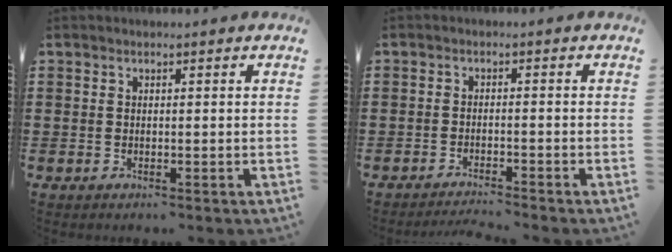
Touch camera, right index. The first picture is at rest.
{"total": 2.1, "force": [-2.0, -0.2, 0.4], "torque": [-0.008, 0.001, -0.042]}